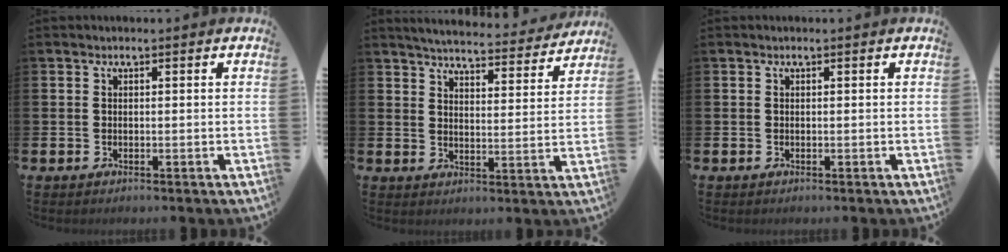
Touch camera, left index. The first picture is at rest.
{"total": 5.2, "force": [5.1, 0.4, 1.0], "torque": [-0.035, -0.037, 0.085]}
{"total": 0.0}